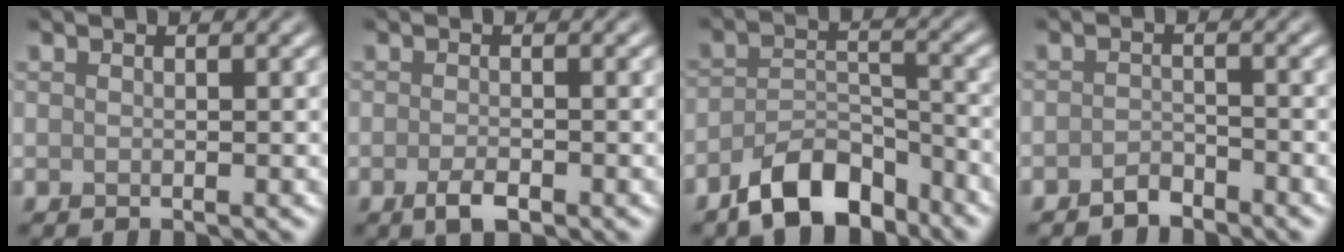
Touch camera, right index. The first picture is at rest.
{"total": 1.9, "force": [-1.1, 0.7, 1.4], "torque": [-0.029, -0.003, -0.020]}
{"total": 6.5, "force": [-4.8, 2.9, 3.3], "torque": [-0.053, -0.006, -0.087]}
{"total": 1.5, "force": [-1.3, 0.5, 0.4], "torque": [-0.006, 0.006, -0.026]}